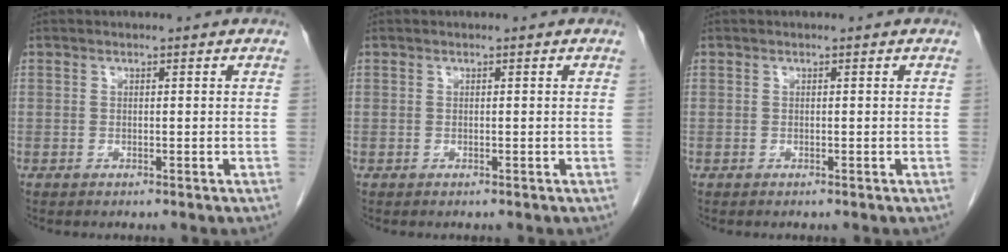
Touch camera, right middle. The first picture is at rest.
{"total": 0.0}
{"total": 0.0}